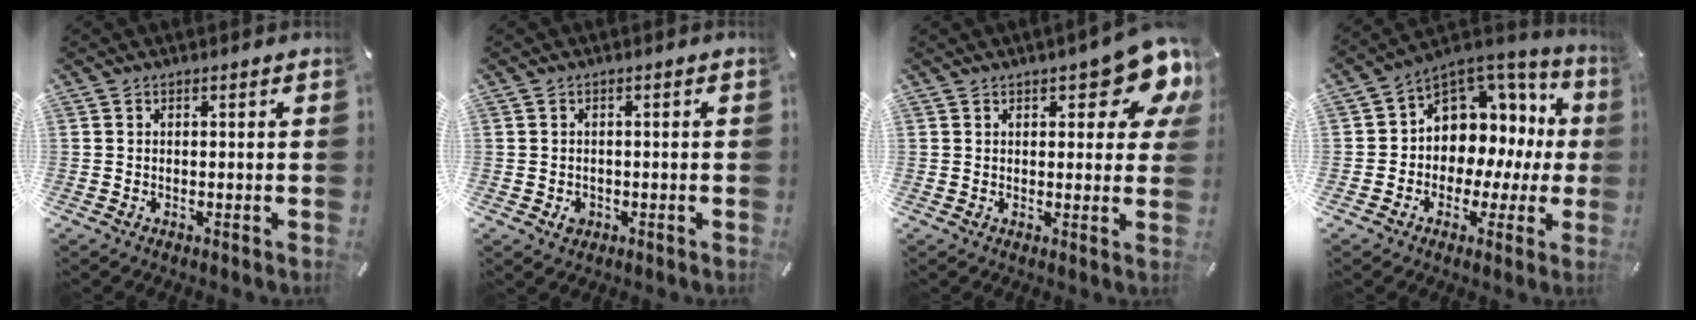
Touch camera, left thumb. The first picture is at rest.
{"total": 2.5, "force": [-0.7, 2.1, 1.1], "torque": [-0.012, 0.000, -0.015]}
{"total": 11.8, "force": [6.5, 4.6, 8.7], "torque": [-0.104, -0.039, 0.106]}
{"total": 9.4, "force": [2.6, 8.3, 3.6], "torque": [-0.056, -0.044, 0.050]}